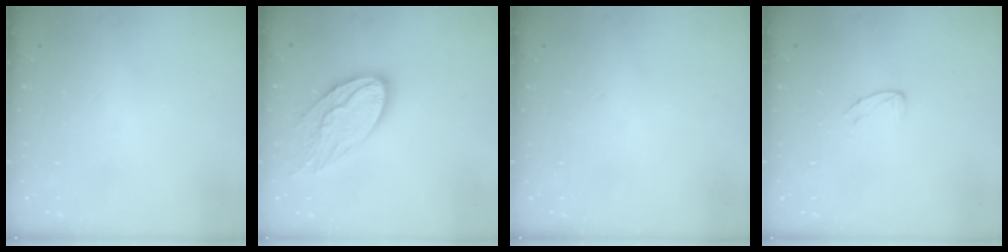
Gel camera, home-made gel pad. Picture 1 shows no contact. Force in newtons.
{"total": 14.7, "press": 14.6, "slide": 0.9}
{"total": 0.0}
{"total": 4.2, "press": 4.2, "slide": 0.4}